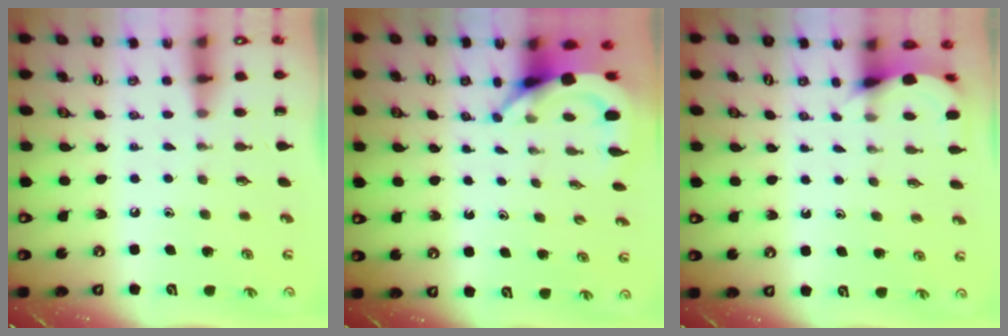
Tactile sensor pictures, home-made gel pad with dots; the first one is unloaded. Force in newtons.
{"total": 6.2, "press": 6.2, "slide": 0.5}
{"total": 4.6, "press": 4.6, "slide": 0.6}